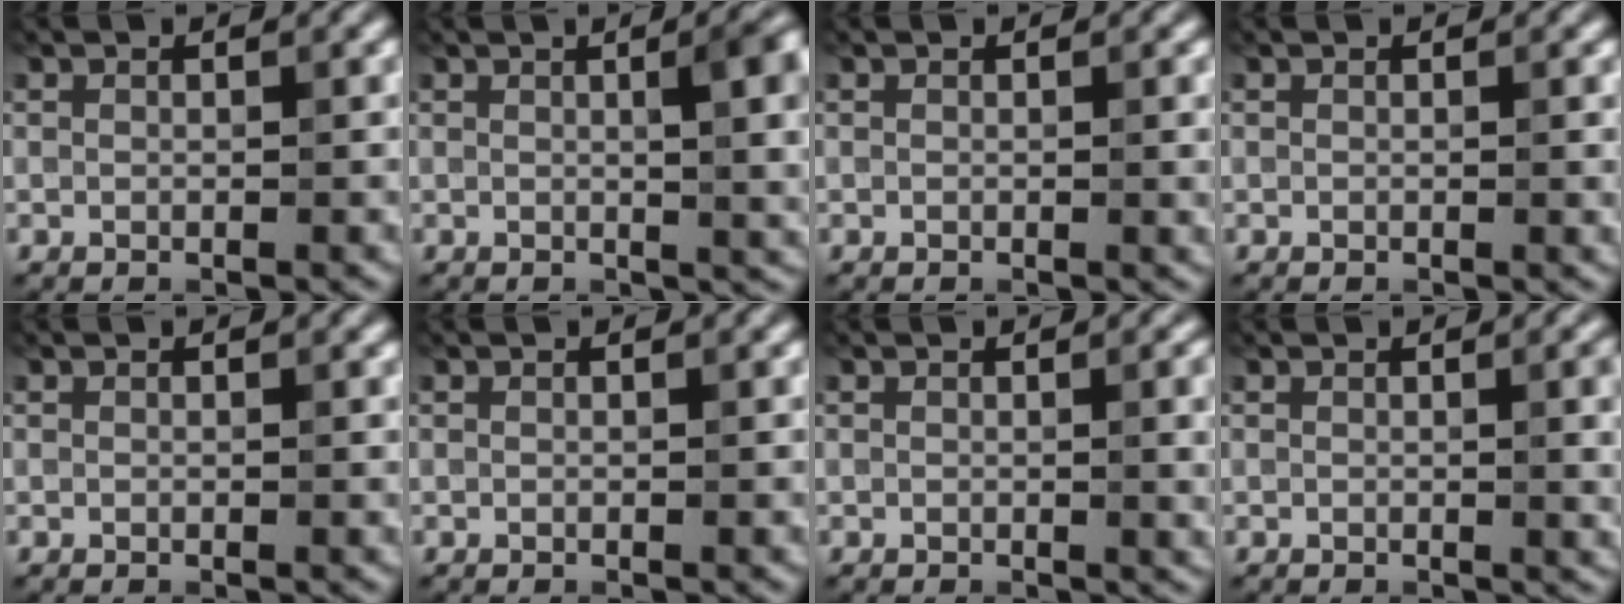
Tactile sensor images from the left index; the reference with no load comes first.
{"total": 7.6, "force": [1.2, 2.8, 7.0], "torque": [-0.050, 0.014, 0.015]}
{"total": 1.2, "force": [0.1, 0.3, 1.1], "torque": [-0.011, 0.000, -0.001]}
{"total": 0.8, "force": [0.0, 0.1, 0.8], "torque": [-0.006, -0.001, -0.001]}
{"total": 0.0}
{"total": 0.0}
{"total": 3.1, "force": [0.2, 0.9, 2.9], "torque": [-0.029, 0.003, 0.000]}
{"total": 3.8, "force": [0.3, 1.2, 3.6], "torque": [-0.035, 0.008, 0.001]}